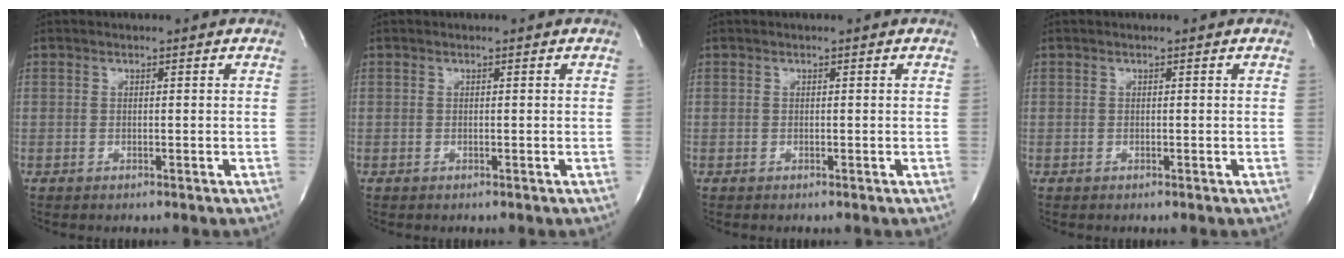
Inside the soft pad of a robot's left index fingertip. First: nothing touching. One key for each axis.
{"total": 0.0}
{"total": 0.0}
{"total": 0.0}